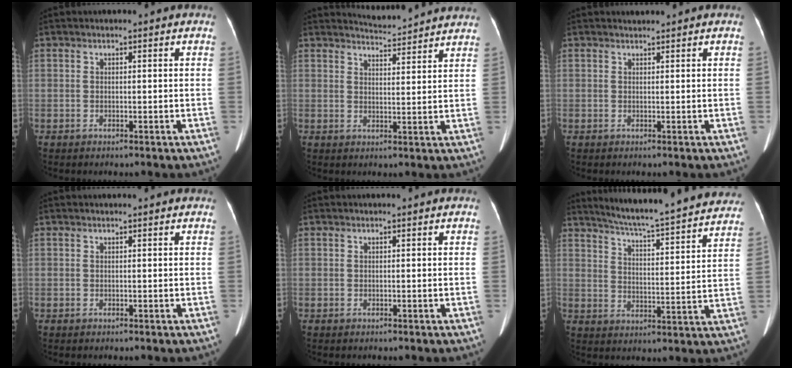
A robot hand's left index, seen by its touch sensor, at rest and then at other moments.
{"total": 6.5, "force": [6.5, -0.3, 0.4], "torque": [-0.018, 0.005, 0.079]}
{"total": 0.5, "force": [0.5, 0.0, -0.1], "torque": [-0.008, 0.003, 0.010]}
{"total": 0.6, "force": [0.6, 0.0, 0.2], "torque": [-0.006, 0.005, 0.005]}
{"total": 0.0}
{"total": 23.8, "force": [21.7, 1.9, 9.6], "torque": [-0.149, -0.032, 0.278]}